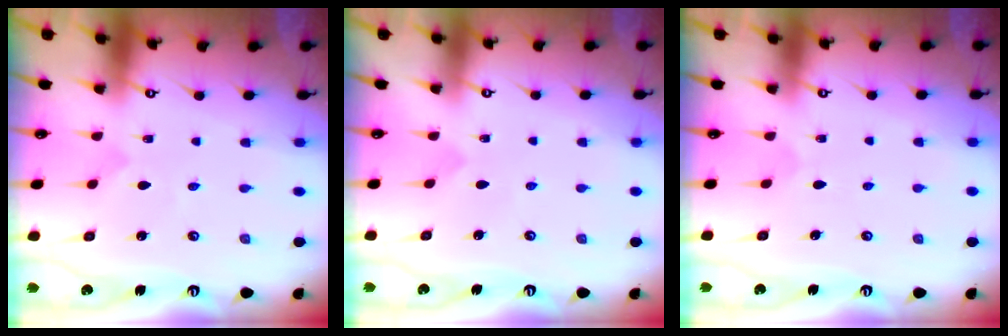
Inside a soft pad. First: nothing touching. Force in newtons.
{"total": 2.3, "press": 2.3, "slide": 0.2}
{"total": 3.5, "press": 3.5, "slide": 0.4}